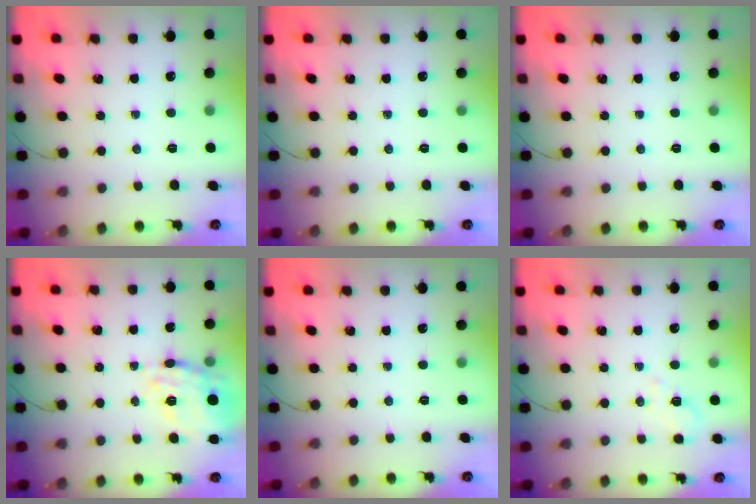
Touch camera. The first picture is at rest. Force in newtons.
{"total": 0.0}
{"total": 0.0}
{"total": 18.0, "press": 17.7, "slide": 2.9}
{"total": 0.0}
{"total": 3.2, "press": 2.8, "slide": 1.6}